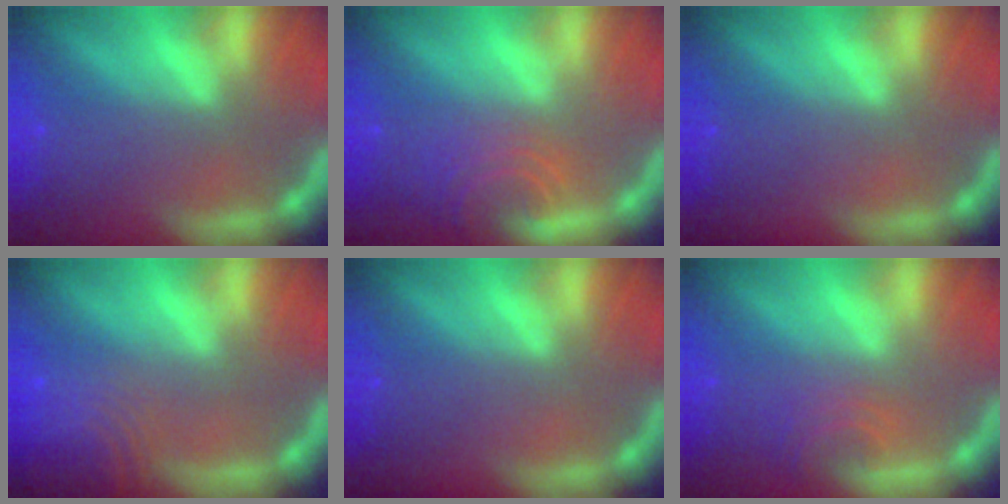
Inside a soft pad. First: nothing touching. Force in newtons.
{"total": 4.5}
{"total": 0.0}
{"total": 8.0}
{"total": 0.0}
{"total": 2.4}